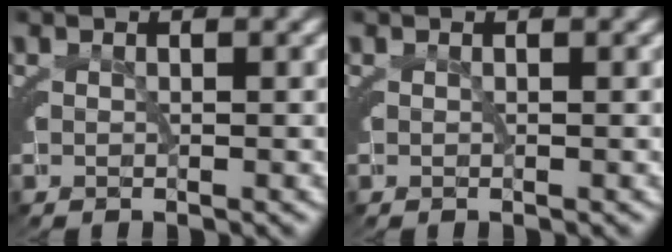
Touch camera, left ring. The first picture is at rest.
{"total": 0.0}